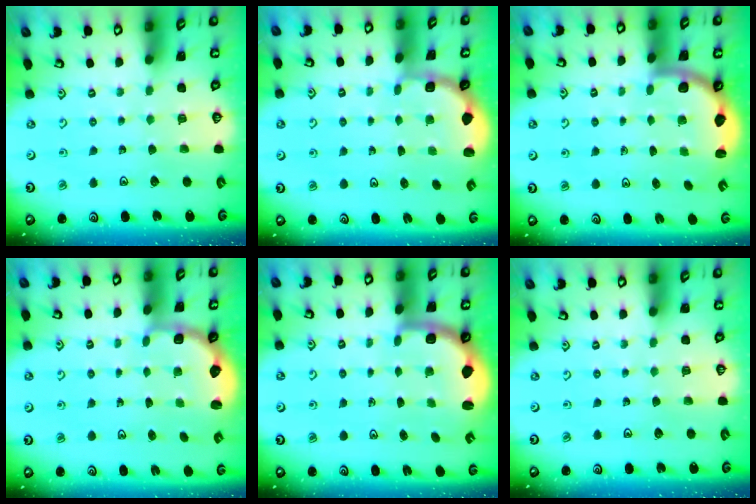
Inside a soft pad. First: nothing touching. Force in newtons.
{"total": 2.0, "press": 1.8, "slide": 0.7}
{"total": 2.6, "press": 2.5, "slide": 0.6}
{"total": 2.9, "press": 2.4, "slide": 1.6}
{"total": 2.1, "press": 1.9, "slide": 1.0}
{"total": 0.0}